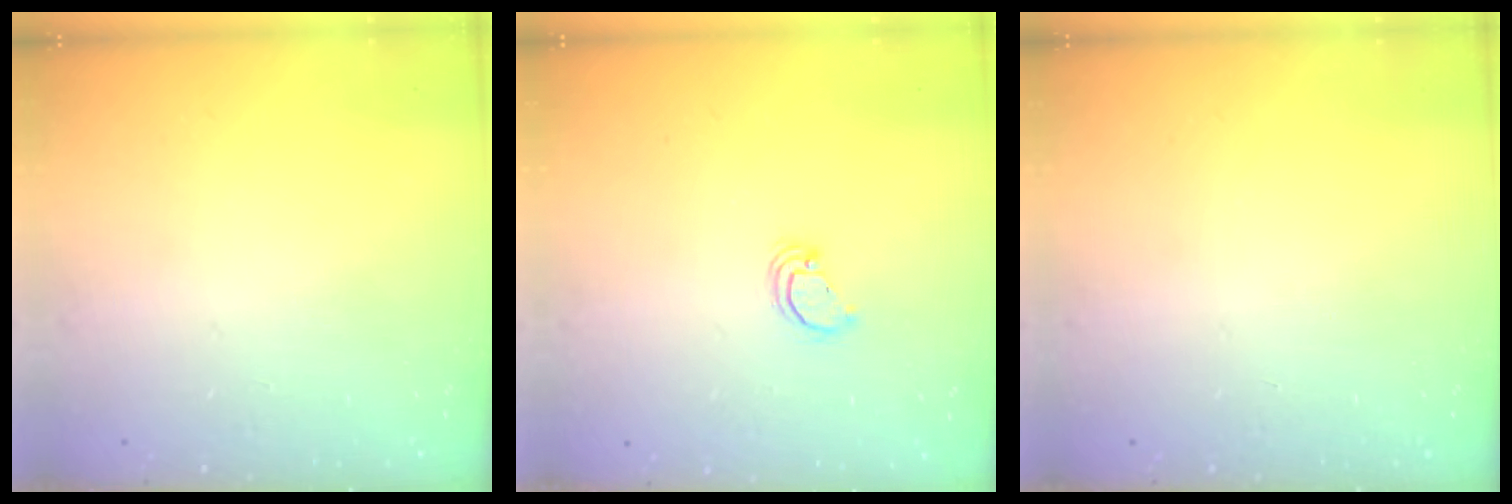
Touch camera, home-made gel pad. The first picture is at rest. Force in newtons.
{"total": 2.9, "press": 2.9, "slide": 0.1}
{"total": 0.0}